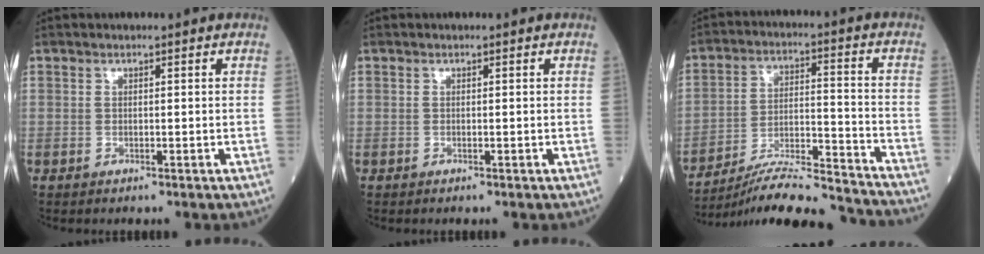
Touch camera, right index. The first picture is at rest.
{"total": 0.0}
{"total": 18.6, "force": [-17.5, 0.2, 6.4], "torque": [-0.112, -0.002, -0.273]}